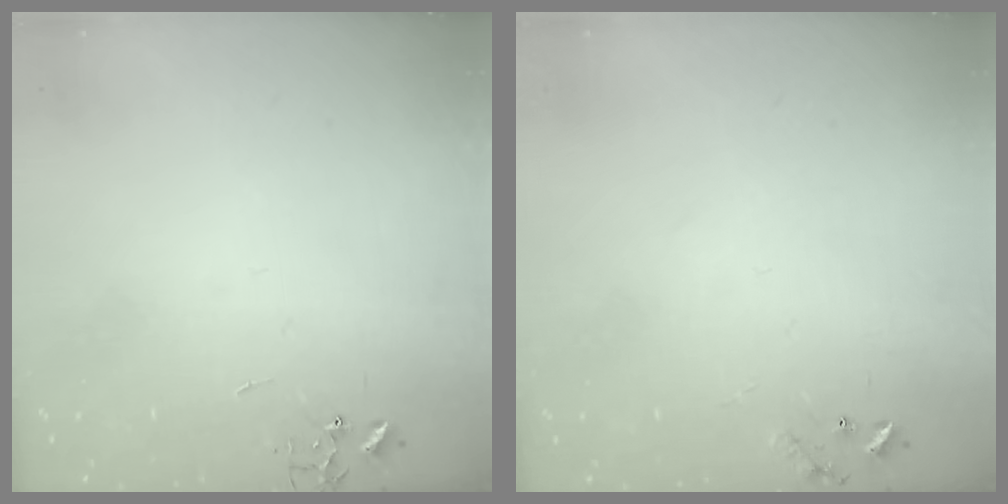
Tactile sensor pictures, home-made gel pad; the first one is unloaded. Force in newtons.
{"total": 7.2, "press": 7.2, "slide": 0.5}